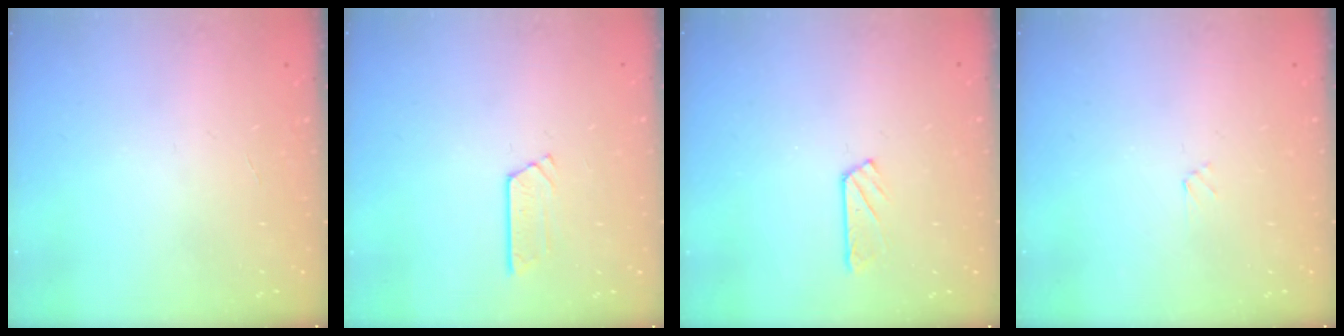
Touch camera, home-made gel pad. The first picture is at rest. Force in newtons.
{"total": 3.8, "press": 3.7, "slide": 0.3}
{"total": 3.8, "press": 3.8, "slide": 0.4}
{"total": 1.9, "press": 1.9, "slide": 0.2}